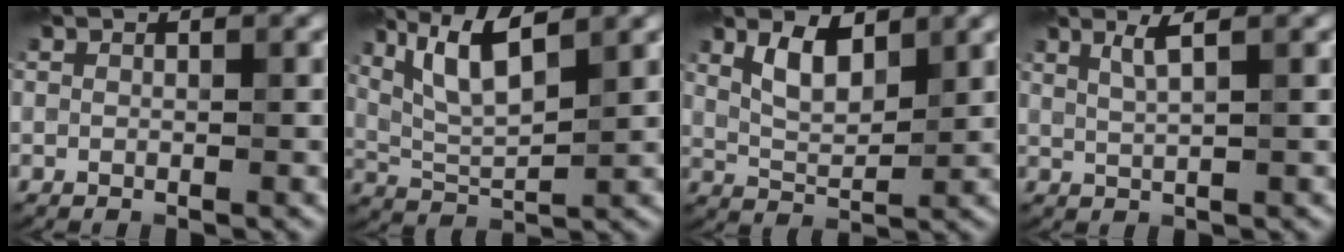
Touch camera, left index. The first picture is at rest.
{"total": 5.3, "force": [2.9, 1.2, 4.2], "torque": [-0.092, 0.005, 0.061]}
{"total": 3.4, "force": [1.9, 1.4, 2.4], "torque": [-0.051, 0.004, 0.038]}
{"total": 1.8, "force": [1.1, 0.2, 1.4], "torque": [-0.025, 0.009, 0.017]}